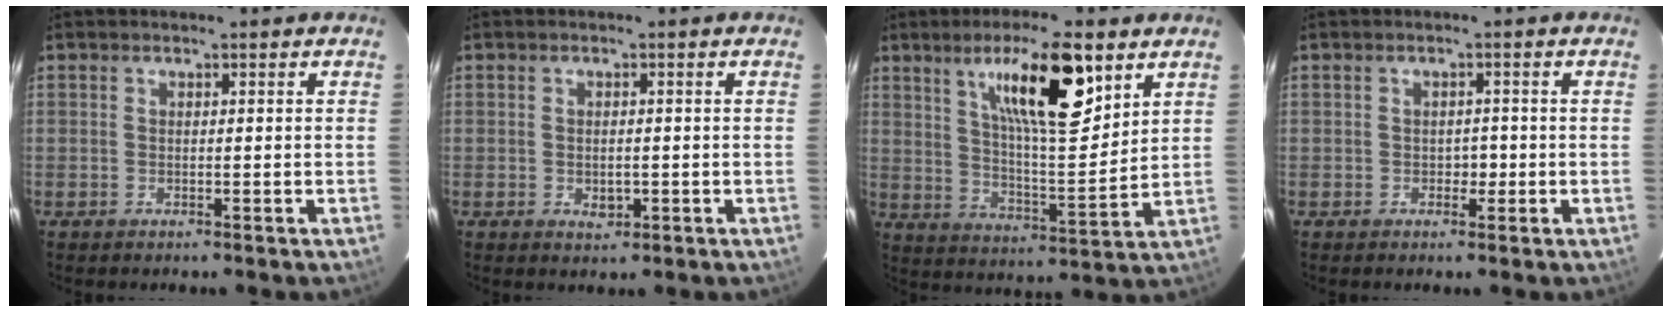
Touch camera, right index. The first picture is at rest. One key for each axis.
{"total": 2.1, "fx": -0.4, "fy": 1.2, "fz": 1.7, "tx": -0.031, "ty": -0.001, "tz": -0.001}
{"total": 14.3, "fx": 7.6, "fy": 2.4, "fz": 11.9, "tx": -0.201, "ty": 0.001, "tz": 0.131}
{"total": 1.5, "fx": -0.5, "fy": 1.1, "fz": 1.0, "tx": -0.012, "ty": 0.004, "tz": -0.006}